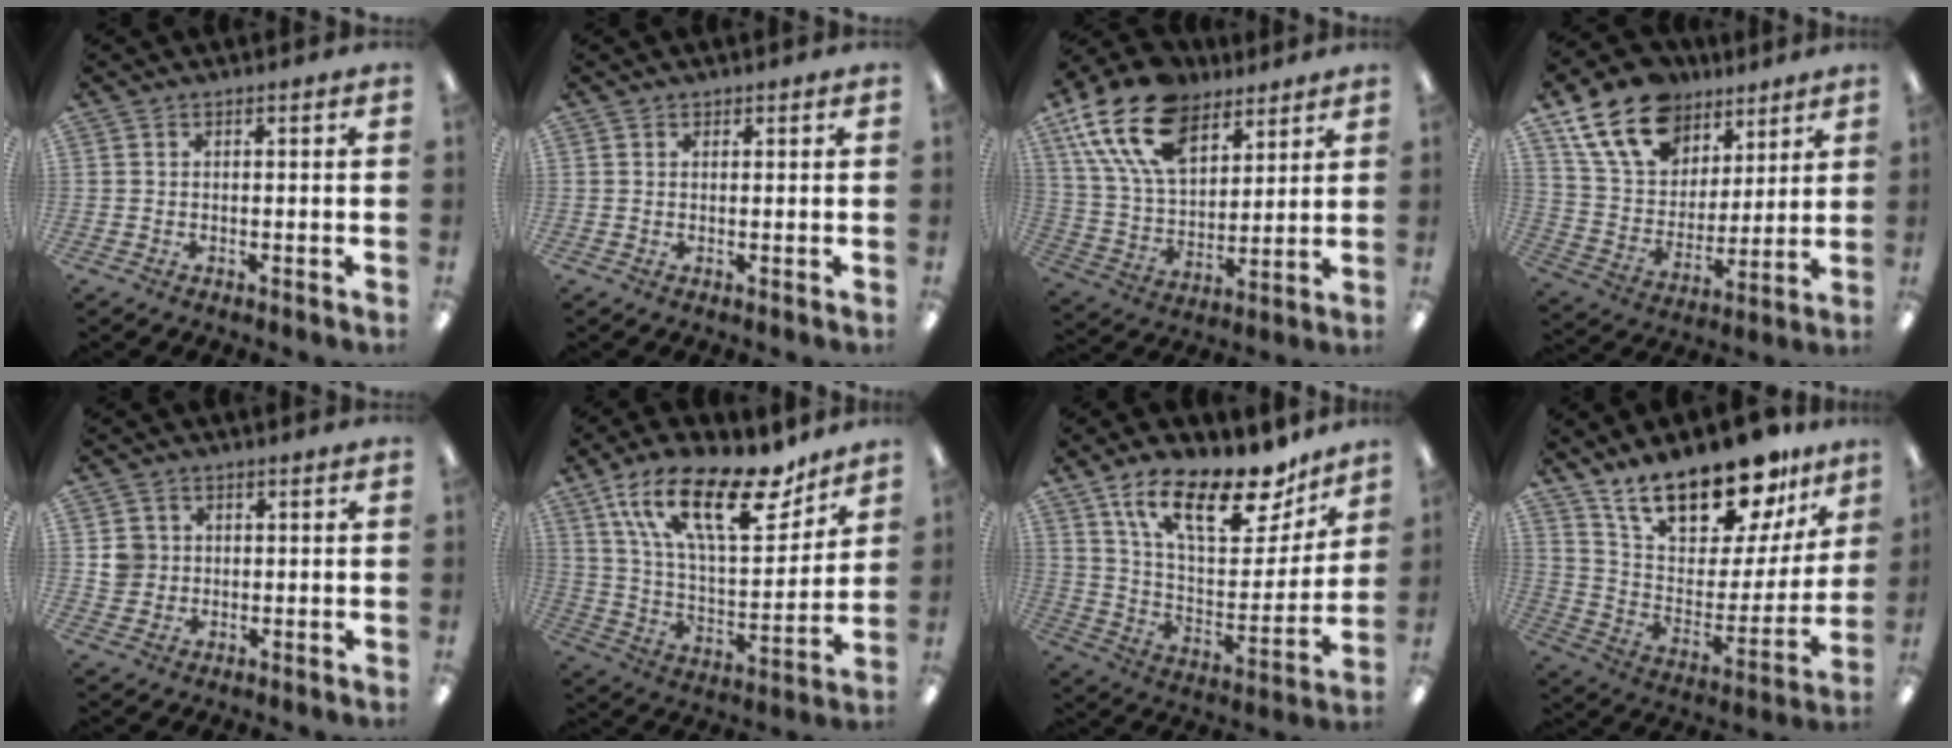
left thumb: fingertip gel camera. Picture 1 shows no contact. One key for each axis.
{"total": 0.8, "fx": 0.7, "fy": 0.4, "fz": 0.0, "tx": 0.000, "ty": 0.001, "tz": 0.013}
{"total": 19.6, "fx": 11.9, "fy": 11.3, "fz": 10.7, "tx": -0.222, "ty": -0.051, "tz": 0.217}
{"total": 19.1, "fx": 12.2, "fy": 12.1, "fz": 8.2, "tx": -0.160, "ty": -0.053, "tz": 0.230}
{"total": 4.7, "fx": 0.9, "fy": 4.5, "fz": 0.8, "tx": -0.011, "ty": 0.004, "tz": 0.015}
{"total": 23.9, "fx": 14.6, "fy": 9.4, "fz": 16.3, "tx": -0.276, "ty": -0.071, "tz": 0.251}
{"total": 22.2, "fx": 14.6, "fy": 8.9, "fz": 14.2, "tx": -0.229, "ty": -0.084, "tz": 0.250}
{"total": 22.8, "fx": 17.9, "fy": 8.4, "fz": 11.2, "tx": -0.182, "ty": -0.118, "tz": 0.312}